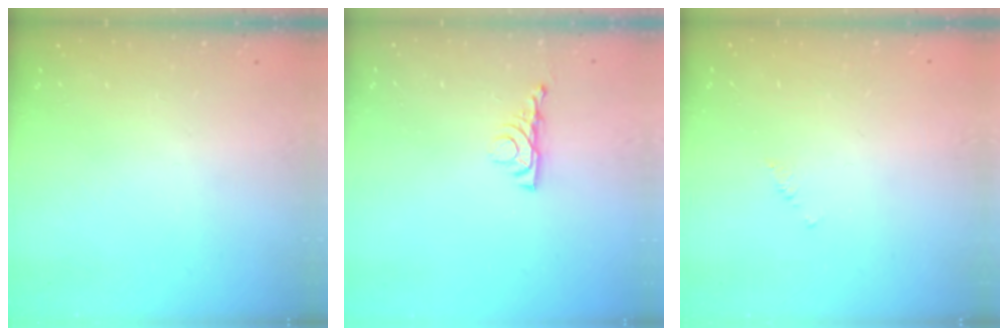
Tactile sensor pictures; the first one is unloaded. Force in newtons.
{"total": 4.3, "press": 4.2, "slide": 0.7}
{"total": 1.2, "press": 1.2, "slide": 0.2}